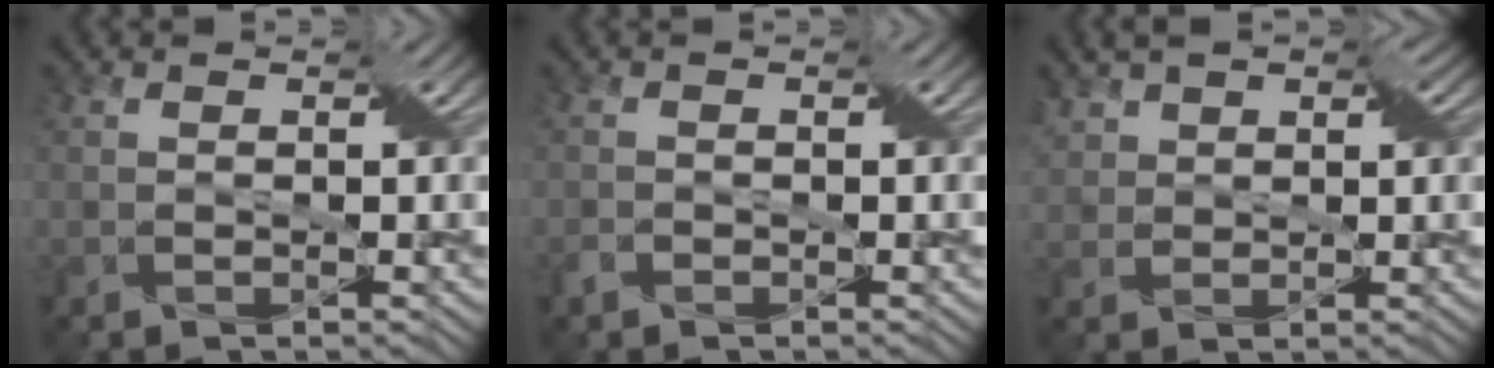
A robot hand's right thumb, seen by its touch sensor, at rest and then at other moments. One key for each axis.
{"total": 1.0, "fx": -0.7, "fy": 0.6, "fz": 0.4, "tx": -0.013, "ty": 0.002, "tz": -0.015}
{"total": 4.7, "fx": 2.9, "fy": 2.9, "fz": 2.4, "tx": -0.056, "ty": 0.012, "tz": 0.051}